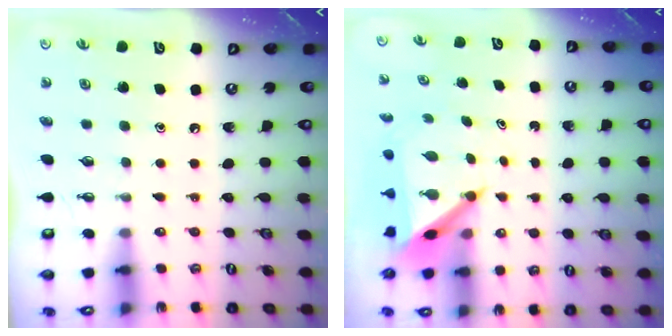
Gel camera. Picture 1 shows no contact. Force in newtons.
{"total": 6.4, "press": 6.4, "slide": 0.6}